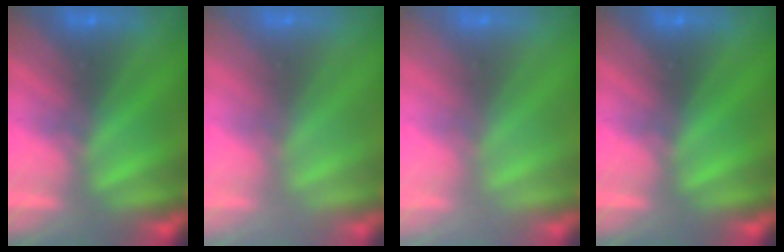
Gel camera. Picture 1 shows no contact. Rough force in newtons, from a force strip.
{"total": 2.8}
{"total": 2.8}
{"total": 0.0}